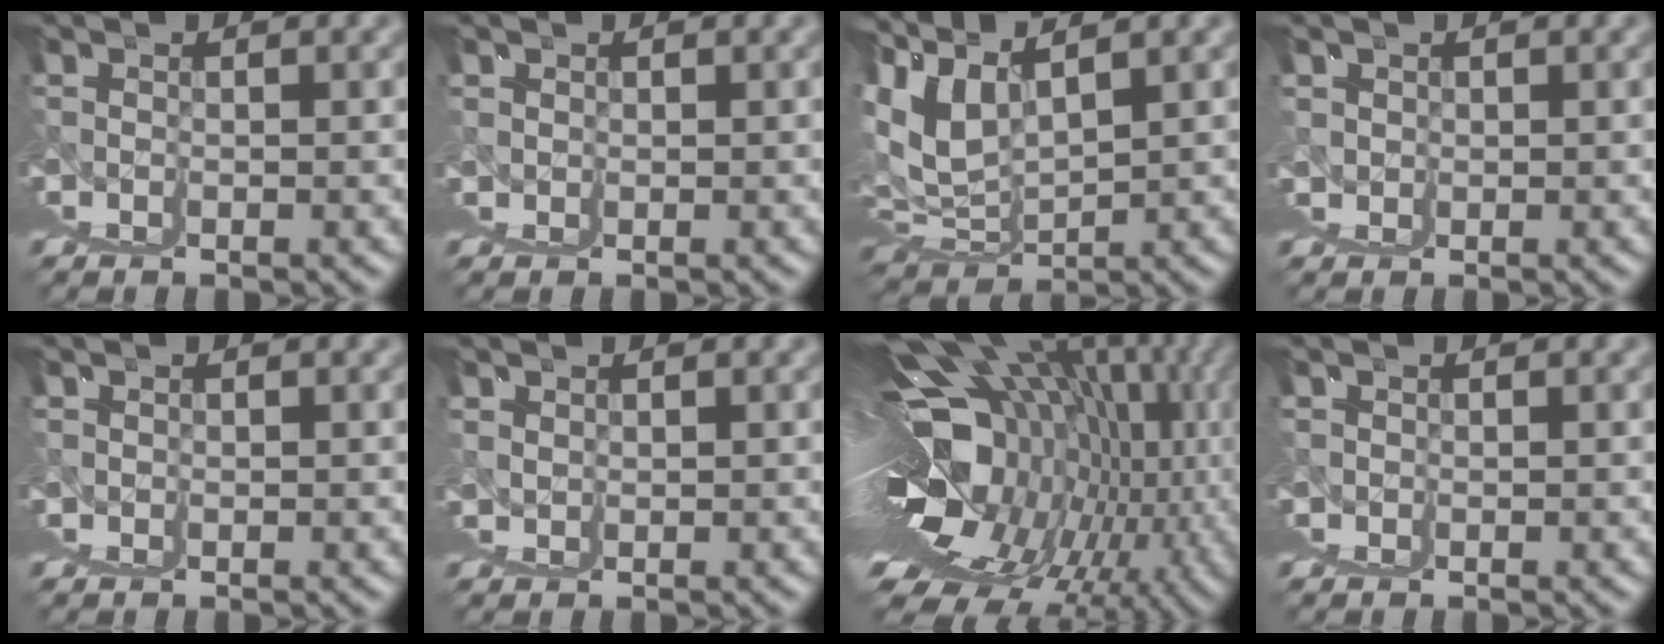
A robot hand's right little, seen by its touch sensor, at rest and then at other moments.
{"total": 2.6, "force": [1.3, 2.2, 0.4], "torque": [-0.004, -0.003, 0.017]}
{"total": 5.8, "force": [5.1, -0.1, 2.8], "torque": [-0.067, 0.005, 0.104]}
{"total": 4.1, "force": [1.9, 3.4, 1.1], "torque": [-0.015, -0.009, 0.029]}
{"total": 2.5, "force": [1.1, 2.1, 0.6], "torque": [-0.008, -0.002, 0.015]}
{"total": 3.3, "force": [2.0, 2.6, 0.5], "torque": [-0.011, -0.005, 0.033]}
{"total": 21.3, "force": [5.2, 8.2, 19.0], "torque": [-0.204, 0.044, 0.083]}
{"total": 2.3, "force": [1.0, 1.9, 0.7], "torque": [-0.010, -0.001, 0.013]}